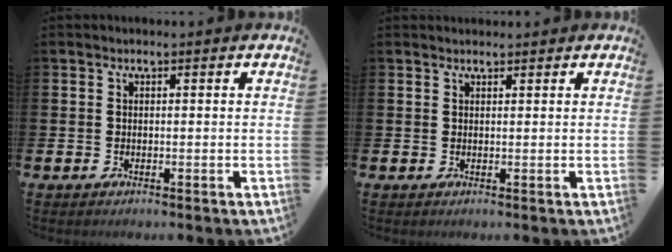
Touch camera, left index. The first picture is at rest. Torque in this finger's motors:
{"motor_torque": [-0.72, -1.42, 0.05, 0.01]}